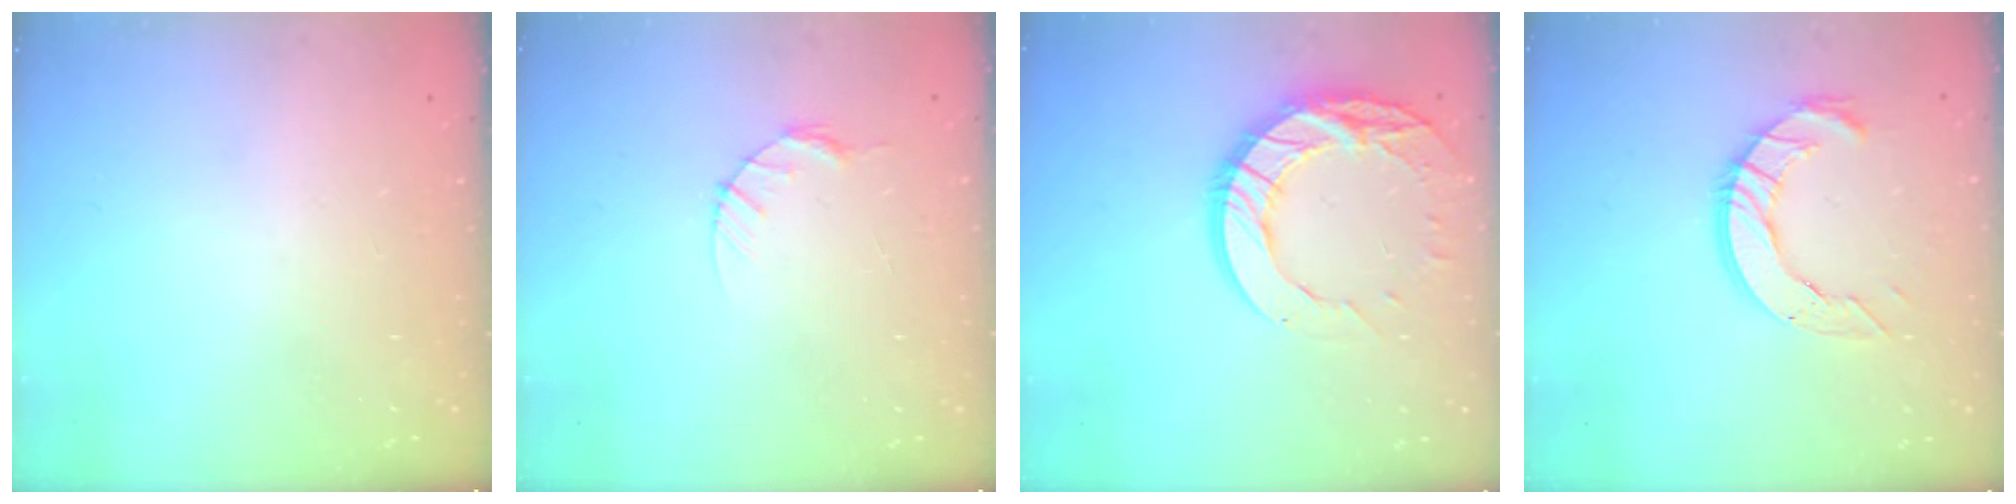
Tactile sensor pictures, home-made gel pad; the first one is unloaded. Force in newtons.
{"total": 3.9, "press": 3.8, "slide": 0.5}
{"total": 14.4, "press": 14.4, "slide": 0.7}
{"total": 10.6, "press": 10.5, "slide": 0.9}